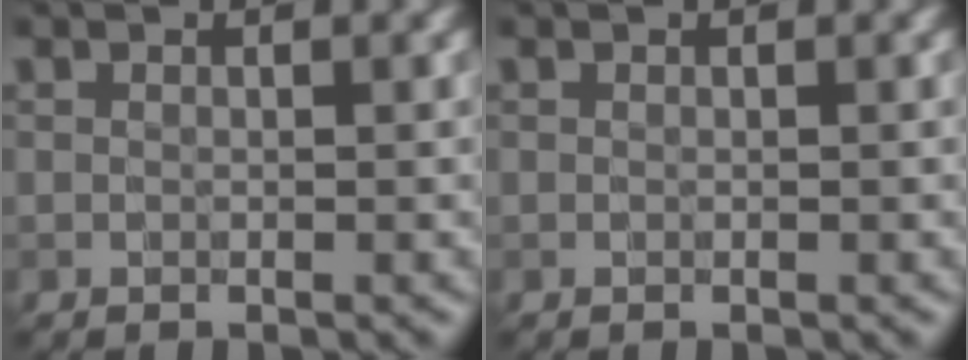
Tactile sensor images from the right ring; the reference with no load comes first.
{"total": 0.0}